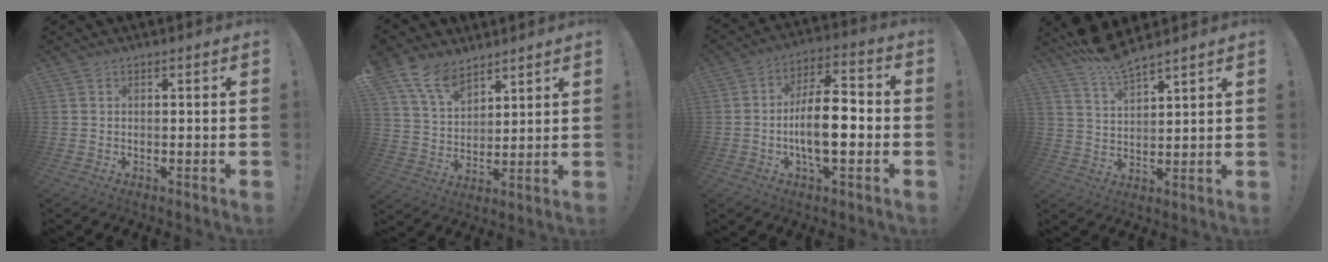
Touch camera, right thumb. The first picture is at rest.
{"total": 12.0, "force": [8.9, 6.4, 5.0], "torque": [-0.102, -0.051, 0.173]}
{"total": 14.1, "force": [-2.8, 5.7, 12.6], "torque": [-0.209, 0.008, -0.055]}
{"total": 7.9, "force": [7.1, 1.1, 3.3], "torque": [-0.068, -0.041, 0.129]}